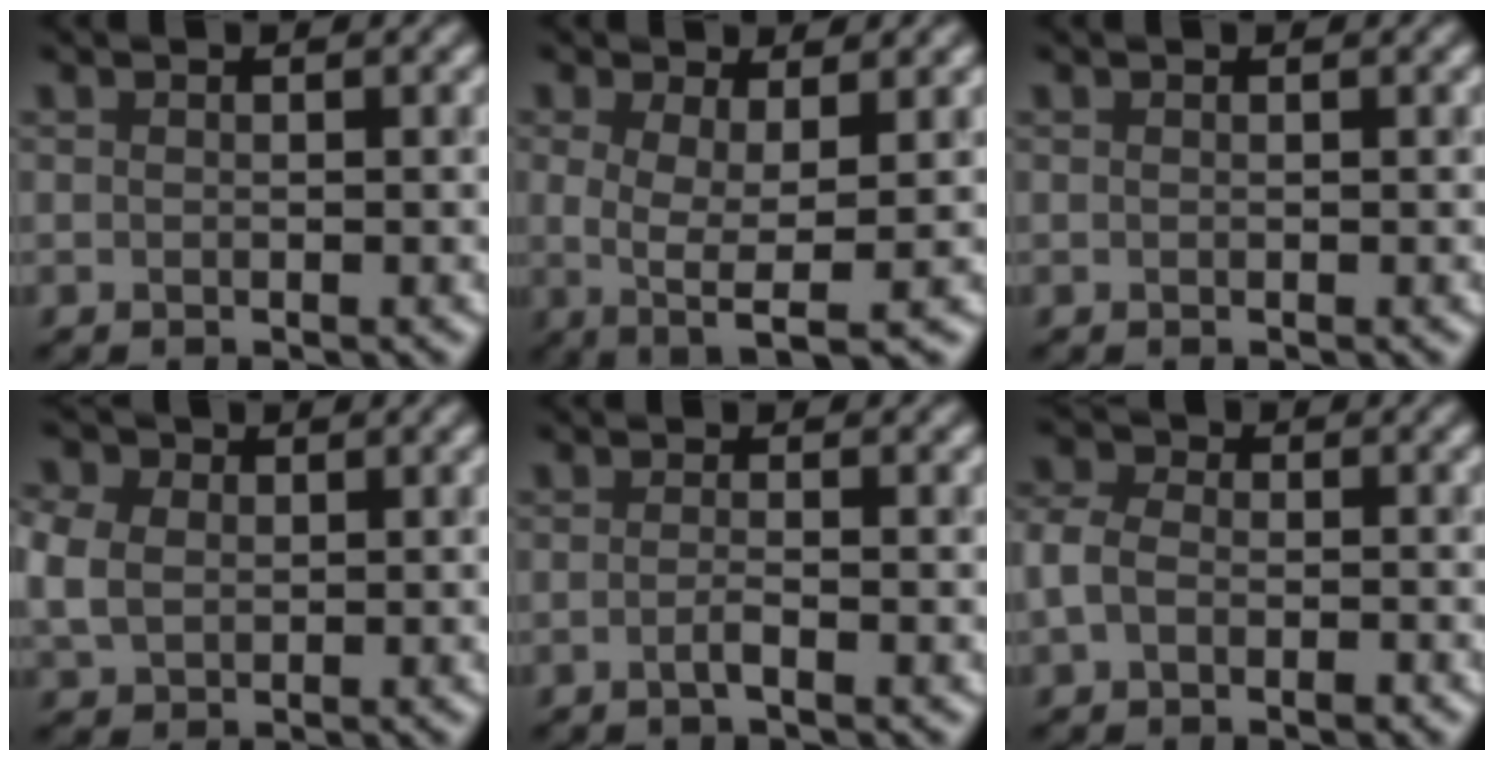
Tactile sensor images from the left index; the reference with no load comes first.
{"total": 4.0, "force": [-0.3, 1.3, 3.8], "torque": [-0.069, -0.004, -0.002]}
{"total": 0.0}
{"total": 5.4, "force": [1.2, 4.4, 2.9], "torque": [-0.096, 0.022, 0.022]}
{"total": 1.3, "force": [-0.6, 0.3, 1.0], "torque": [-0.012, 0.007, -0.015]}
{"total": 3.3, "force": [-1.3, 2.3, 2.0], "torque": [-0.042, 0.016, -0.032]}